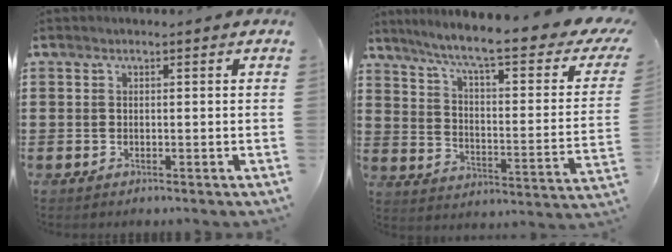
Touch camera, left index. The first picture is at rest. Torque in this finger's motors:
{"motor_torque": [0.71, 0.14, 1.05, 0.21]}